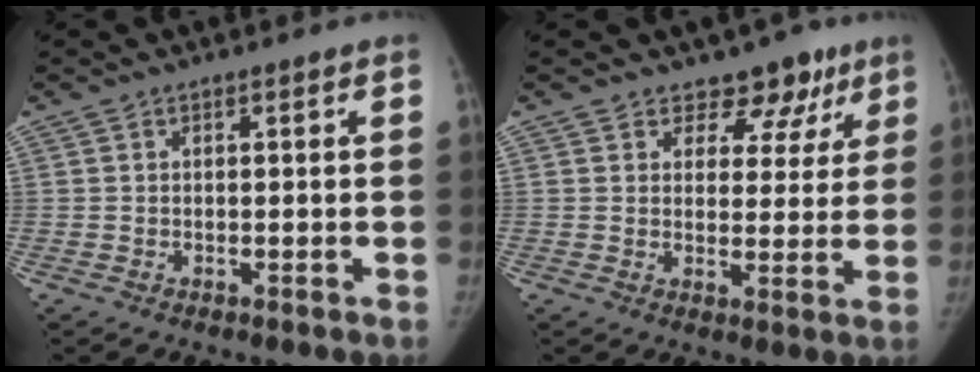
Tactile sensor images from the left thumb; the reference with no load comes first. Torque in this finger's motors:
{"motor_torque": [-0.17, 0.36, -0.03, -0.18, -0.03]}